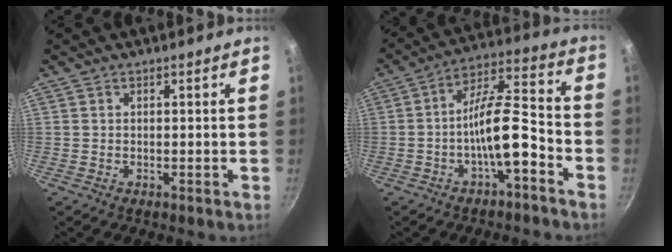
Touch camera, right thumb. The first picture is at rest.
{"total": 11.3, "force": [-4.8, 3.4, 9.7], "torque": [-0.163, 0.053, -0.084]}